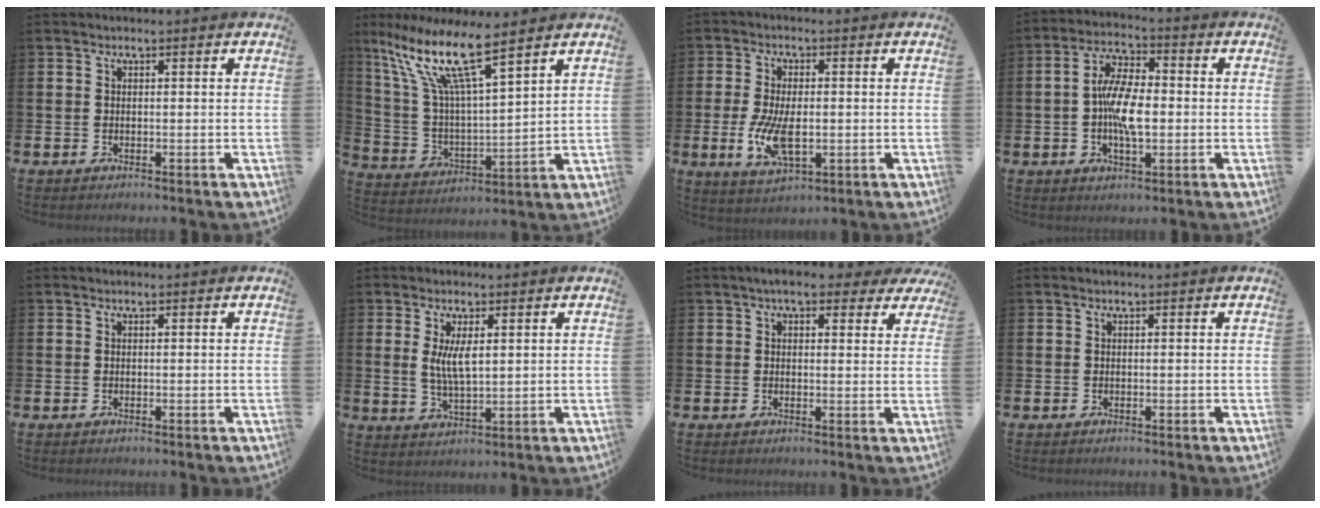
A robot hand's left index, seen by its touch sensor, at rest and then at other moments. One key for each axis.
{"total": 12.0, "fx": 8.8, "fy": 2.2, "fz": 7.9, "tx": -0.189, "ty": -0.041, "tz": 0.149}
{"total": 7.4, "fx": -0.7, "fy": 3.6, "fz": 6.4, "tx": -0.129, "ty": -0.006, "tz": -0.016}
{"total": 6.9, "fx": -0.4, "fy": 3.1, "fz": 6.1, "tx": -0.099, "ty": 0.008, "tz": -0.010}
{"total": 0.0}
{"total": 4.2, "fx": 1.4, "fy": 1.4, "fz": 3.7, "tx": -0.065, "ty": -0.001, "tz": 0.021}
{"total": 5.1, "fx": 4.0, "fy": 1.9, "fz": 2.4, "tx": -0.040, "ty": -0.007, "tz": 0.070}
{"total": 0.0}